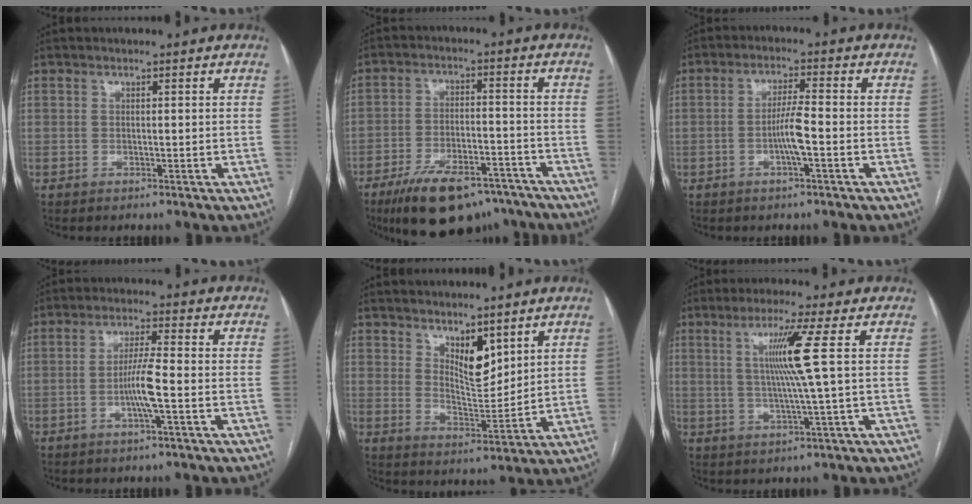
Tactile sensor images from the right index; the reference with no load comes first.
{"total": 15.9, "force": [-12.1, 5.8, 8.6], "torque": [-0.134, 0.007, -0.189]}
{"total": 4.6, "force": [-1.4, 0.1, 4.4], "torque": [-0.088, 0.003, -0.027]}
{"total": 5.4, "force": [-1.5, -0.1, 5.2], "torque": [-0.105, 0.000, -0.030]}
{"total": 6.1, "force": [3.9, 2.2, 4.1], "torque": [-0.075, -0.014, 0.076]}
{"total": 7.3, "force": [1.6, -2.2, 6.8], "torque": [-0.131, -0.003, 0.037]}